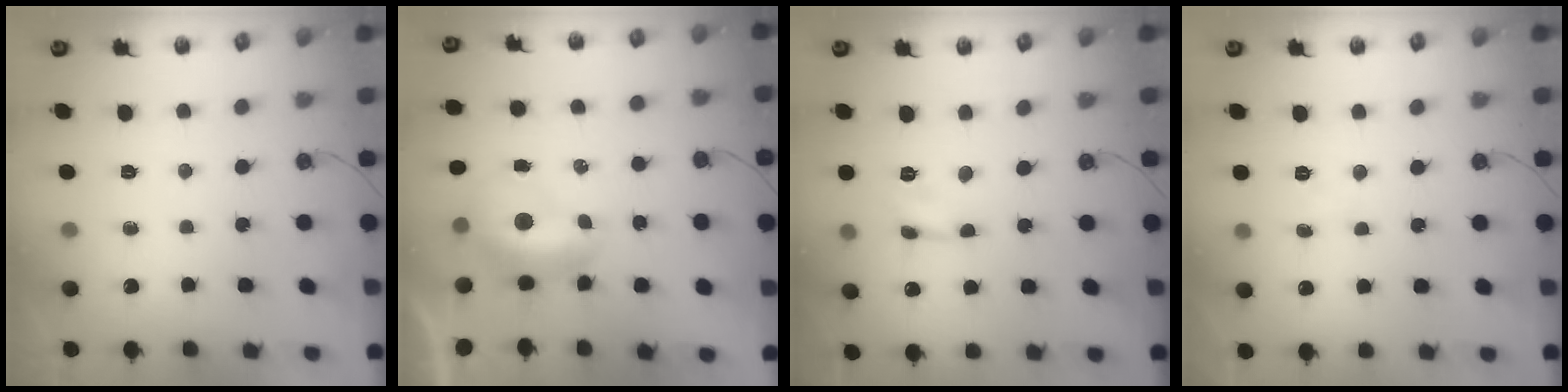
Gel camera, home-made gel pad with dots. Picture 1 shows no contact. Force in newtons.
{"total": 1.5, "press": 1.4, "slide": 0.7}
{"total": 0.8, "press": 0.8, "slide": 0.2}
{"total": 0.9, "press": 0.9, "slide": 0.3}